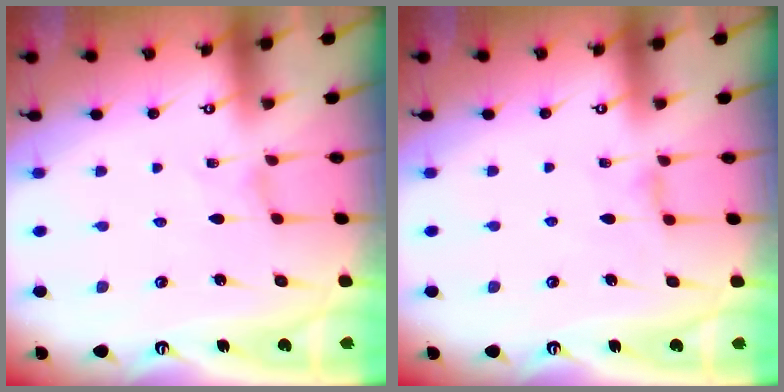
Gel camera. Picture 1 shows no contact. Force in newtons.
{"total": 2.3, "press": 2.2, "slide": 0.4}